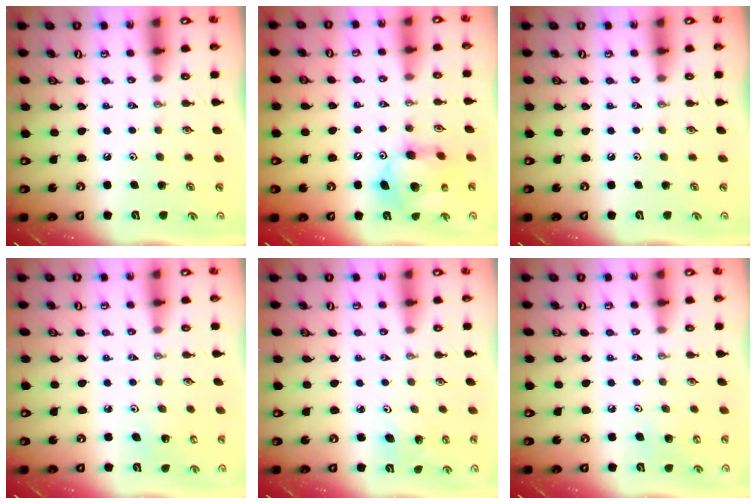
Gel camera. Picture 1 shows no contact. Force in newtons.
{"total": 12.2, "press": 12.1, "slide": 1.1}
{"total": 0.0}
{"total": 3.8, "press": 3.8, "slide": 0.4}
{"total": 3.5, "press": 3.2, "slide": 1.4}
{"total": 7.3, "press": 7.2, "slide": 1.4}